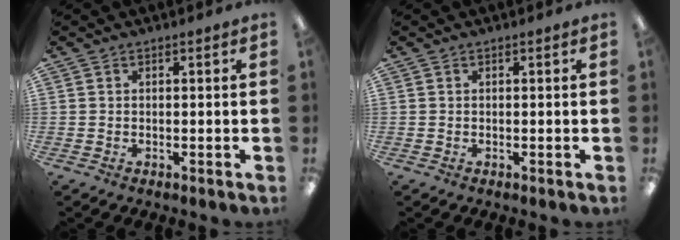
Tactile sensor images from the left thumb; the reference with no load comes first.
{"total": 0.0}